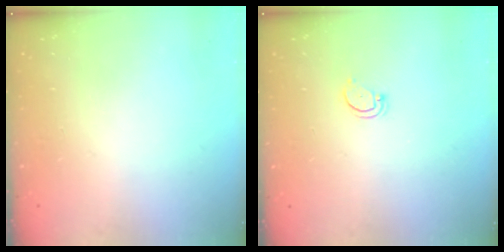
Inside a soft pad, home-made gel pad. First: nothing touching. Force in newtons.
{"total": 3.2, "press": 3.2, "slide": 0.3}